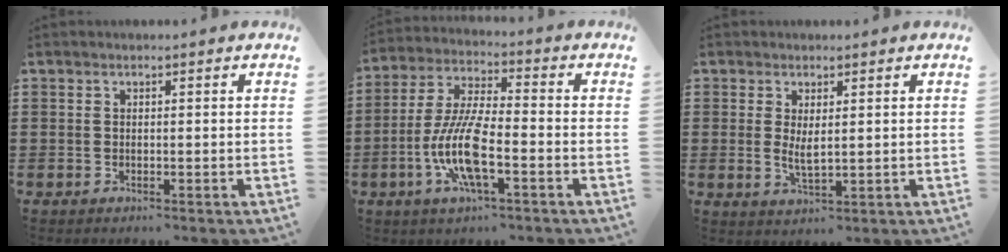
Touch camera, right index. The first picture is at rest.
{"total": 10.2, "force": [-3.5, 2.7, 9.2], "torque": [-0.211, -0.013, -0.073]}
{"total": 3.0, "force": [0.7, 1.0, 2.7], "torque": [-0.046, -0.002, 0.011]}